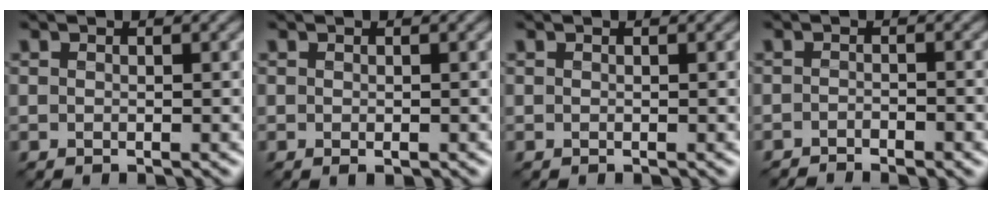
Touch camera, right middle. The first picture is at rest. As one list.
[{"total": 0.5, "force": [-0.2, 0.2, 0.4], "torque": [-0.008, 0.001, -0.004]}, {"total": 0.0}, {"total": 2.2, "force": [-1.9, 0.0, 1.0], "torque": [-0.025, 0.000, -0.035]}]